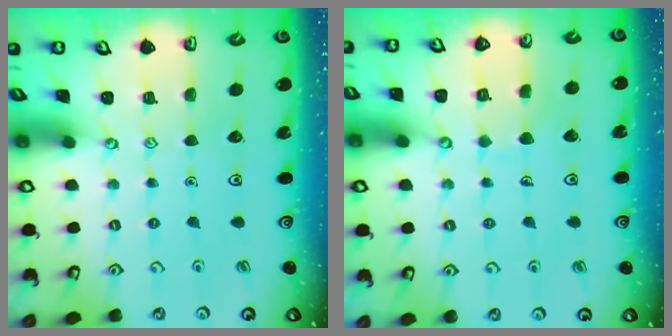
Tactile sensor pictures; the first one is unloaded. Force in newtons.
{"total": 6.1, "press": 6.1, "slide": 0.5}